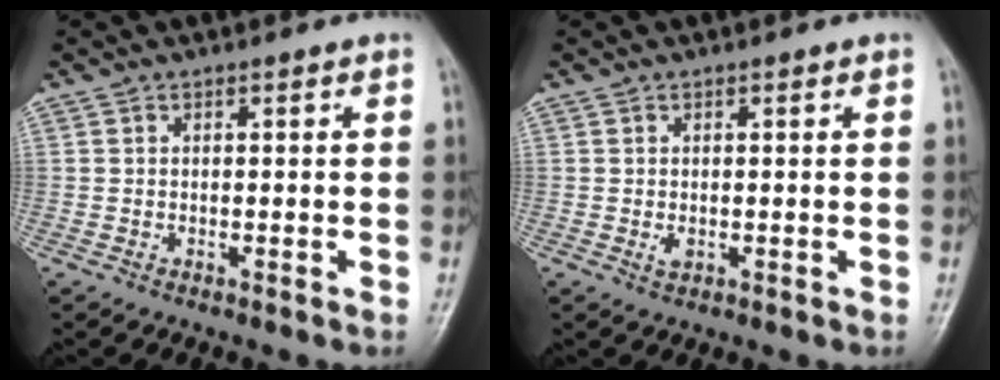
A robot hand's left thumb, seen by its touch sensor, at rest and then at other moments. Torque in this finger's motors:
{"motor_torque": [-0.01, 0.11, 0.17, -0.11, 0.00]}